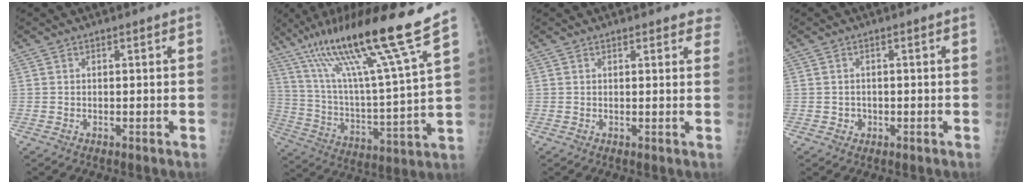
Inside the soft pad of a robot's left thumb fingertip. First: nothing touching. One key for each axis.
{"total": 22.9, "fx": 15.9, "fy": -0.1, "fz": 16.5, "tx": -0.262, "ty": -0.065, "tz": 0.280}
{"total": 4.3, "fx": 3.6, "fy": 1.5, "fz": 1.8, "tx": 0.009, "ty": -0.007, "tz": 0.032}
{"total": 1.3, "fx": -0.4, "fy": 1.2, "fz": 0.2, "tx": 0.002, "ty": 0.004, "tz": -0.003}